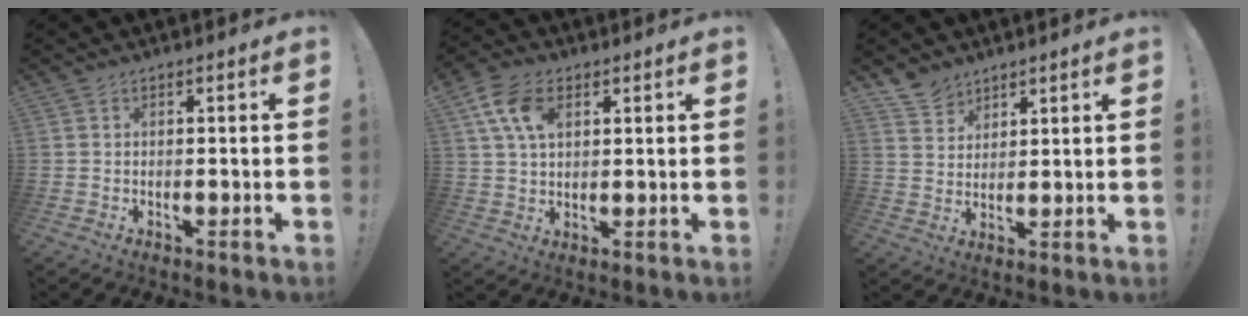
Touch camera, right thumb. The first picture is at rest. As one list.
[{"total": 11.0, "force": [4.4, 6.9, 7.5], "torque": [-0.147, 0.007, 0.086]}, {"total": 7.1, "force": [5.6, 4.2, 0.8], "torque": [-0.015, -0.042, 0.111]}]